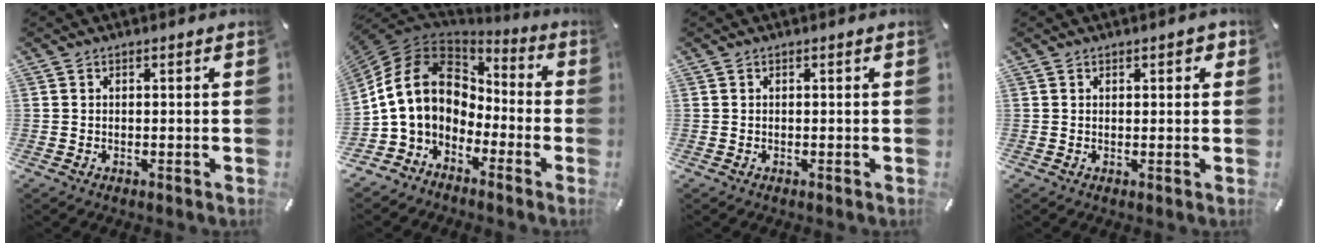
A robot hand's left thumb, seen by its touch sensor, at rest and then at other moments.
{"total": 14.1, "force": [0.2, 11.4, 8.3], "torque": [-0.202, 0.011, -0.004]}
{"total": 0.0}
{"total": 1.4, "force": [0.8, 0.8, 0.8], "torque": [-0.009, 0.002, 0.011]}